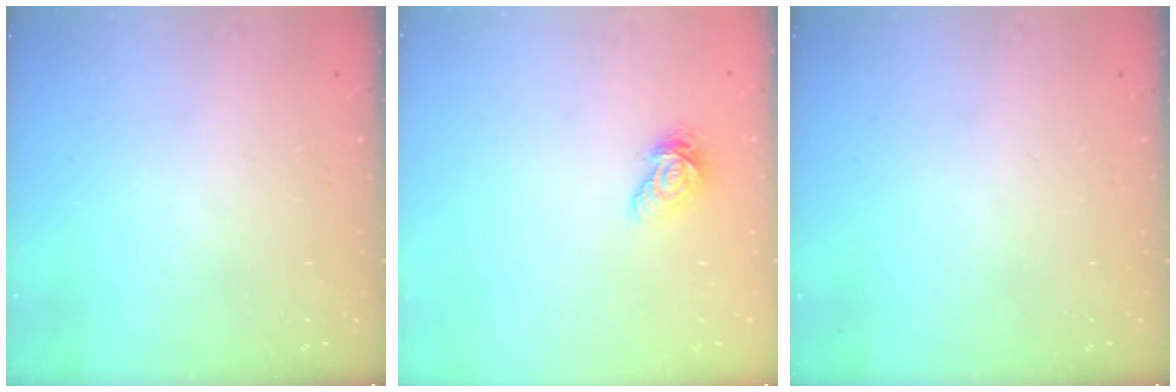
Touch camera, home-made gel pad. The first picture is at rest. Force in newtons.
{"total": 6.4, "press": 6.4, "slide": 0.1}
{"total": 0.0}